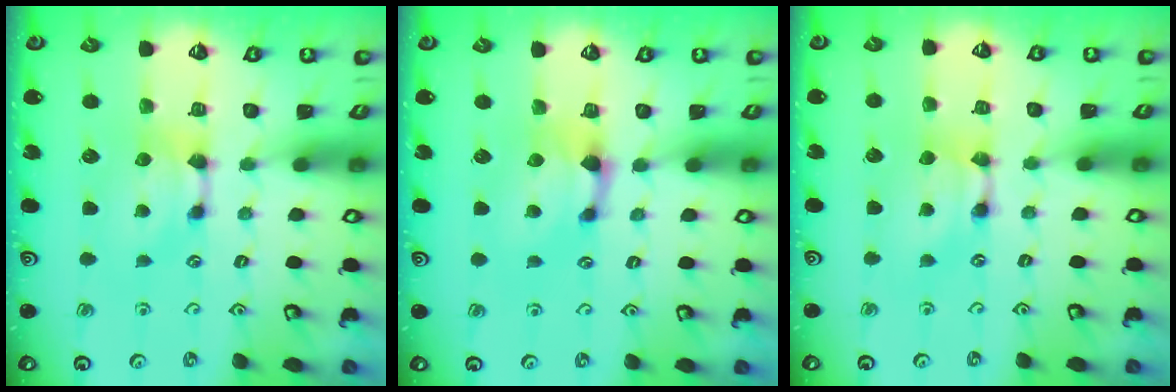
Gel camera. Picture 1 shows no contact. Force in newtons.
{"total": 1.1, "press": 0.4, "slide": 1.0}
{"total": 1.6, "press": 1.6, "slide": 0.1}